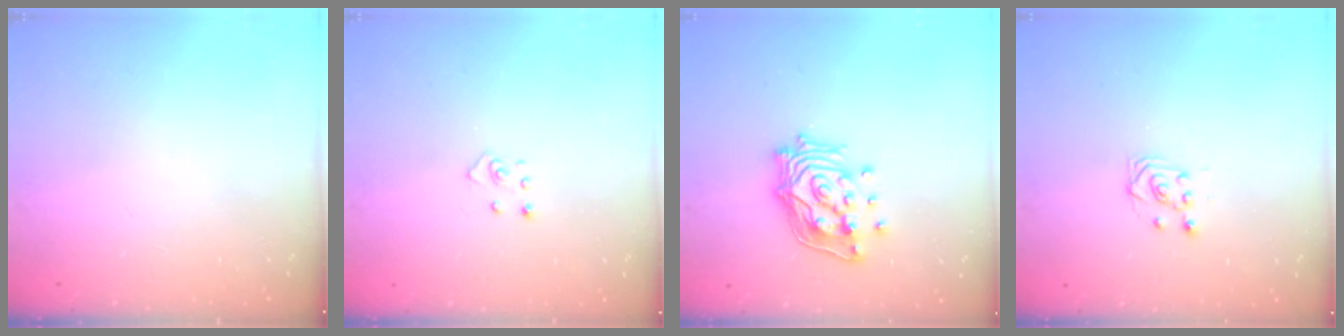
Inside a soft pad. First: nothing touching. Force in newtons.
{"total": 2.8, "press": 2.8, "slide": 0.3}
{"total": 14.1, "press": 14.0, "slide": 1.7}
{"total": 3.2, "press": 2.9, "slide": 1.2}